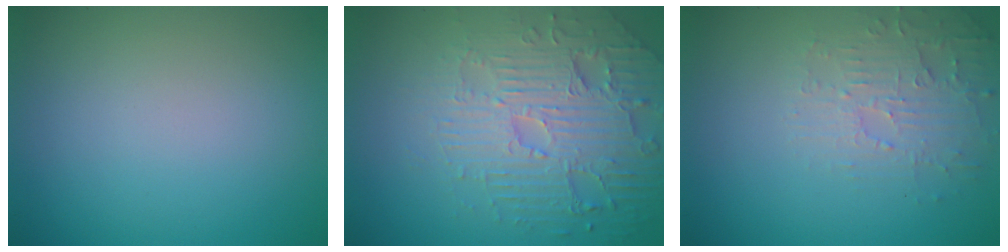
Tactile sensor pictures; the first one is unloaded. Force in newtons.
{"total": 6.2, "press": 5.0, "slide": 3.7}
{"total": 3.2, "press": 3.1, "slide": 0.7}